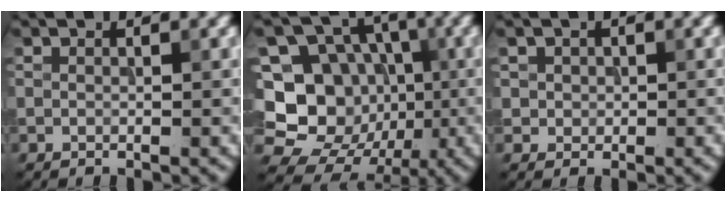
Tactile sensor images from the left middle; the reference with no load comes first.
{"total": 17.0, "force": [-1.6, 15.5, 6.8], "torque": [-0.178, 0.030, -0.035]}
{"total": 1.6, "force": [0.5, 1.5, 0.6], "torque": [-0.017, 0.002, 0.023]}